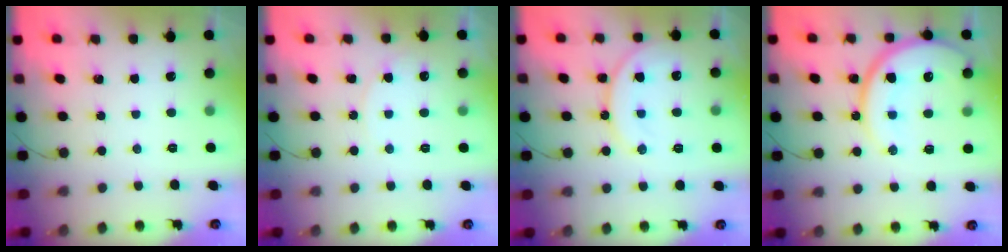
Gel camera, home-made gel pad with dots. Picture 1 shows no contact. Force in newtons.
{"total": 3.9, "press": 3.9, "slide": 0.3}
{"total": 15.2, "press": 15.1, "slide": 1.8}
{"total": 15.4, "press": 15.3, "slide": 1.6}